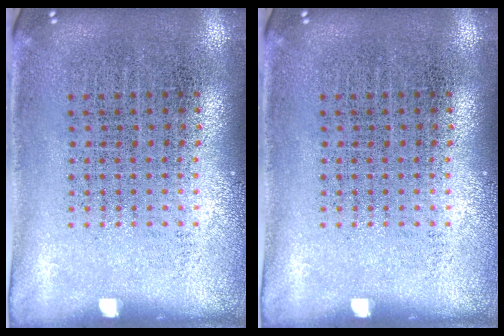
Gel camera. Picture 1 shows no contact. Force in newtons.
{"total": 0.0}